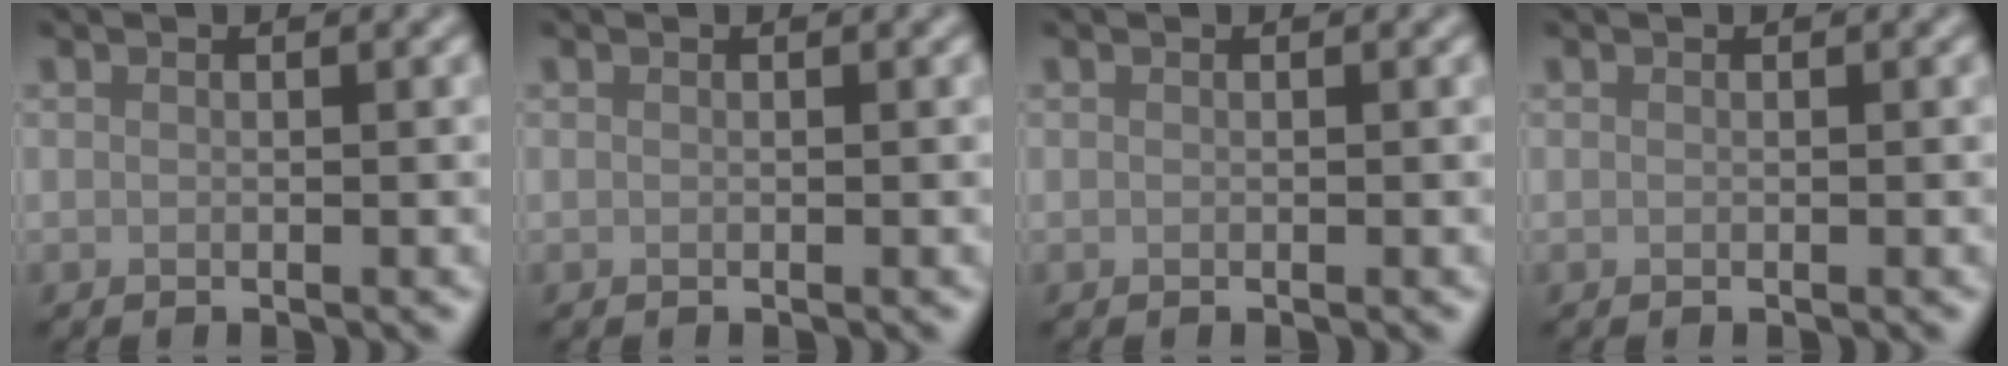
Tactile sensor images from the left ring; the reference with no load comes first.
{"total": 0.0}
{"total": 0.0}
{"total": 0.0}